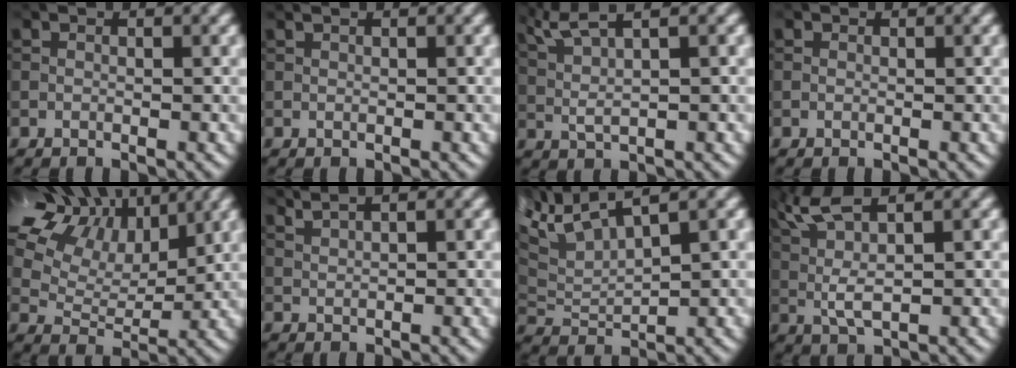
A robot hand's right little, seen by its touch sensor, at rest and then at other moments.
{"total": 1.2, "force": [0.8, 0.5, 0.8], "torque": [-0.008, 0.016, 0.001]}
{"total": 3.9, "force": [2.5, 0.3, 3.0], "torque": [-0.080, 0.014, 0.062]}
{"total": 1.4, "force": [-0.9, -0.7, -0.9], "torque": [0.007, 0.001, 0.001]}
{"total": 11.9, "force": [7.4, 6.8, 6.4], "torque": [-0.157, 0.046, 0.123]}
{"total": 2.3, "force": [1.9, 0.3, 1.3], "torque": [-0.021, 0.018, 0.034]}
{"total": 4.9, "force": [3.0, 1.3, 3.6], "torque": [-0.096, 0.026, 0.072]}
{"total": 4.6, "force": [2.1, 0.6, 4.0], "torque": [-0.103, 0.016, 0.067]}